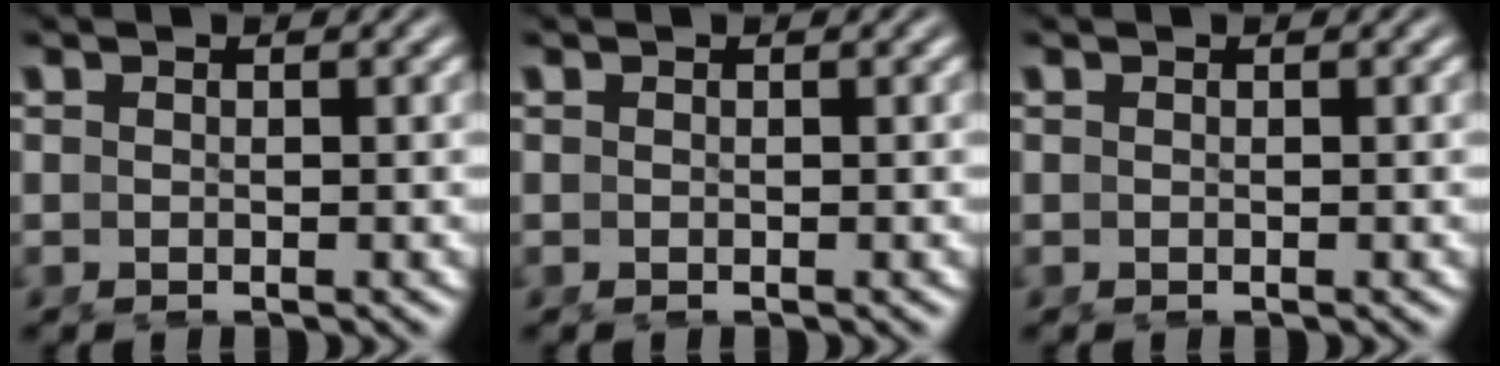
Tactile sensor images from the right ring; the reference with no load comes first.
{"total": 0.0}
{"total": 0.0}